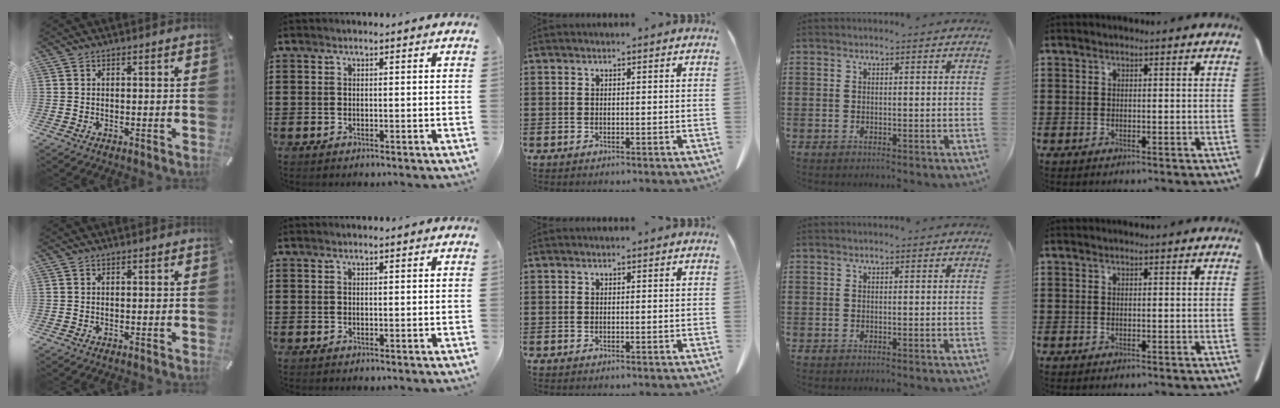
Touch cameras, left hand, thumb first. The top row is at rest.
{}